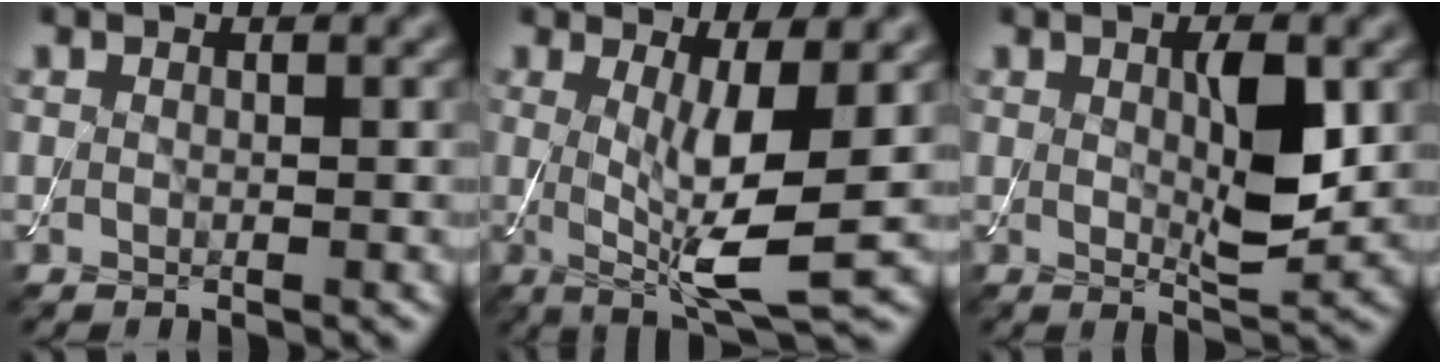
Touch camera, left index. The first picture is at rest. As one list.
[{"total": 6.9, "force": [-0.1, 1.5, 6.8], "torque": [-0.111, -0.016, 0.004]}, {"total": 4.4, "force": [0.7, 1.2, 4.2], "torque": [-0.074, -0.007, 0.017]}]